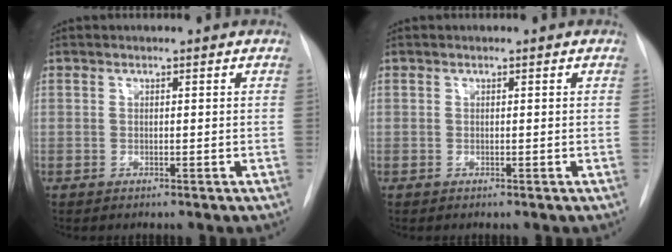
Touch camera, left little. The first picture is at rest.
{"total": 0.0}